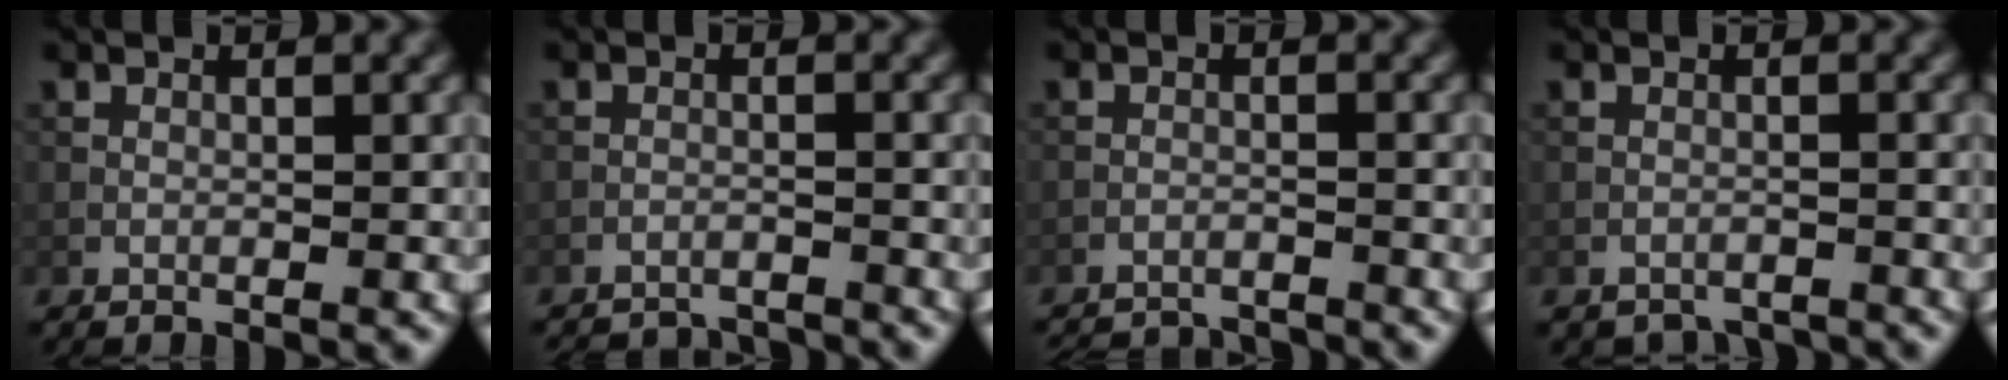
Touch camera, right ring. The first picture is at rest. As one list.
[{"total": 7.2, "force": [-7.1, 1.1, 0.8], "torque": [-0.005, -0.002, -0.098]}, {"total": 7.7, "force": [-7.5, 1.2, 0.9], "torque": [-0.008, -0.005, -0.107]}, {"total": 3.2, "force": [-3.1, 0.7, 0.2], "torque": [-0.010, -0.003, -0.044]}]